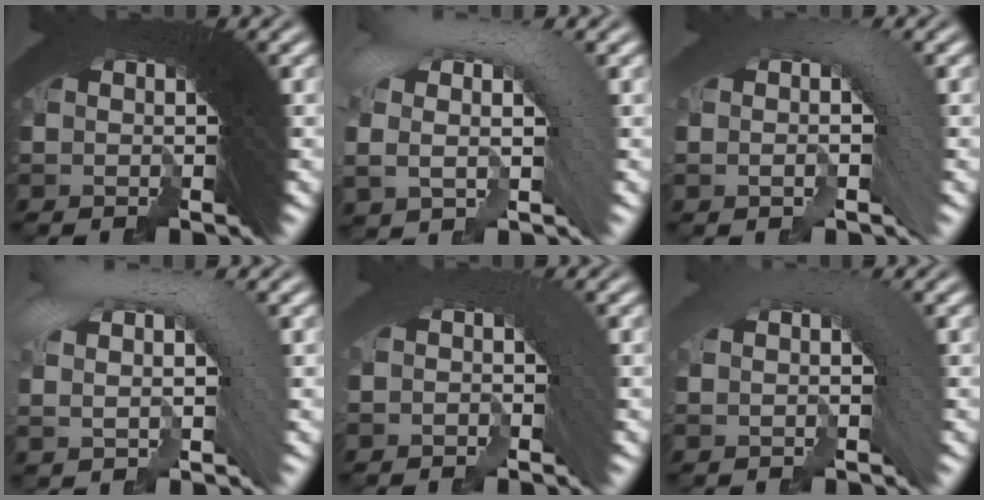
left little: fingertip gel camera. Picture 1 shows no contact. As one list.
[{"total": 5.2, "force": [1.1, 2.2, 4.6], "torque": [-0.058, 0.027, 0.013]}, {"total": 2.7, "force": [-0.2, 0.6, 2.6], "torque": [-0.018, 0.023, -0.011]}, {"total": 4.9, "force": [1.3, 1.7, 4.4], "torque": [-0.055, 0.026, 0.019]}, {"total": 1.3, "force": [-1.2, 0.0, 0.6], "torque": [0.007, 0.014, -0.024]}, {"total": 2.0, "force": [0.5, 0.2, 2.0], "torque": [-0.006, 0.028, 0.005]}]